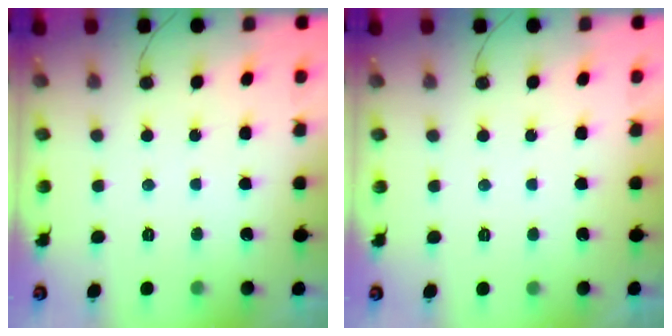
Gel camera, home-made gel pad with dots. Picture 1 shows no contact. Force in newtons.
{"total": 2.2, "press": 2.2, "slide": 0.3}